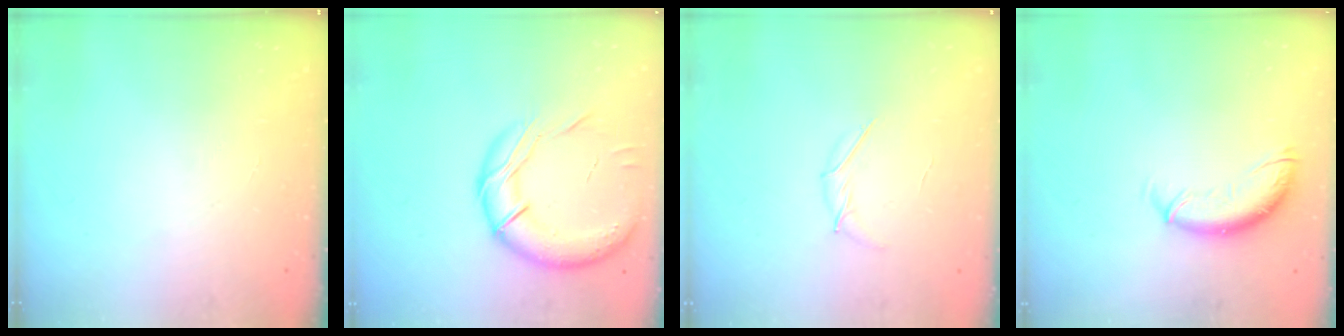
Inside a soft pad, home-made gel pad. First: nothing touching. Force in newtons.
{"total": 17.8, "press": 17.6, "slide": 2.9}
{"total": 4.1, "press": 4.0, "slide": 1.0}
{"total": 10.7, "press": 10.6, "slide": 1.5}